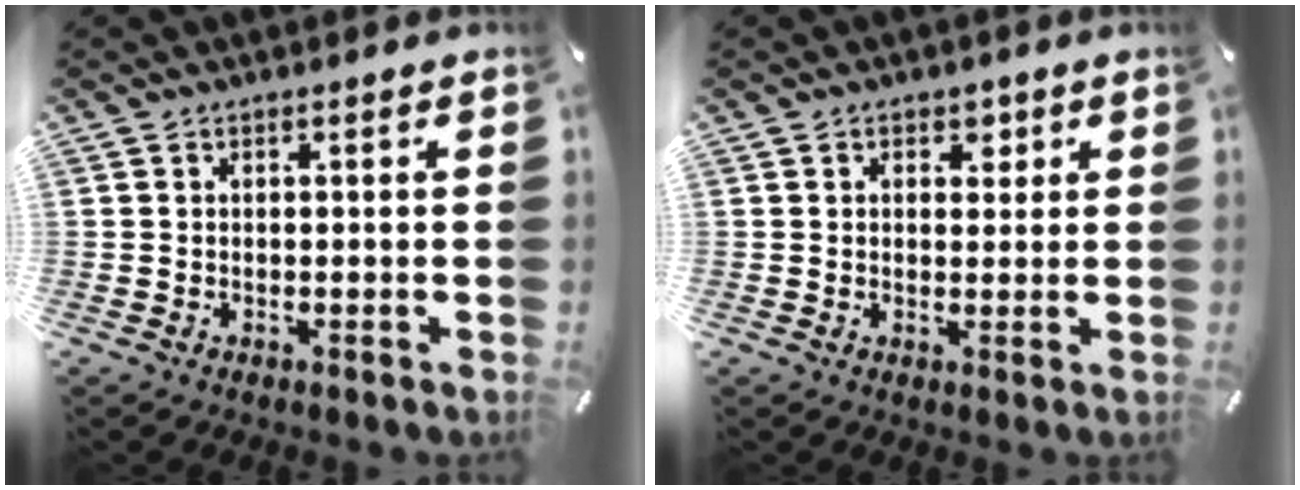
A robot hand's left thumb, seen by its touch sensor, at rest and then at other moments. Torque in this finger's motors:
{"motor_torque": [0.07, -0.25, 0.12, 0.10, -0.04]}